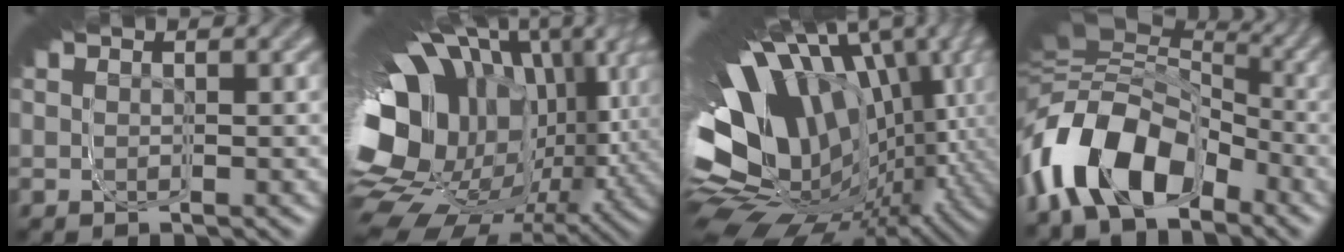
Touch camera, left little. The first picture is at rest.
{"total": 20.9, "force": [-0.5, 10.2, 18.2], "torque": [-0.254, 0.007, 0.000]}
{"total": 23.9, "force": [-1.6, 12.7, 20.1], "torque": [-0.248, 0.025, -0.031]}
{"total": 9.9, "force": [-2.9, 5.2, 7.9], "torque": [-0.130, 0.004, -0.051]}